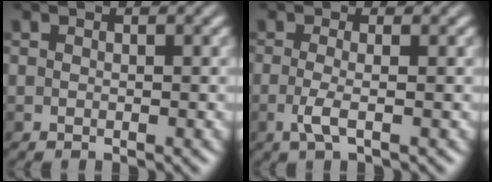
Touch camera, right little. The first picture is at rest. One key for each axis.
{"total": 1.9, "fx": -0.7, "fy": 0.2, "fz": 1.7, "tx": -0.045, "ty": -0.001, "tz": -0.016}